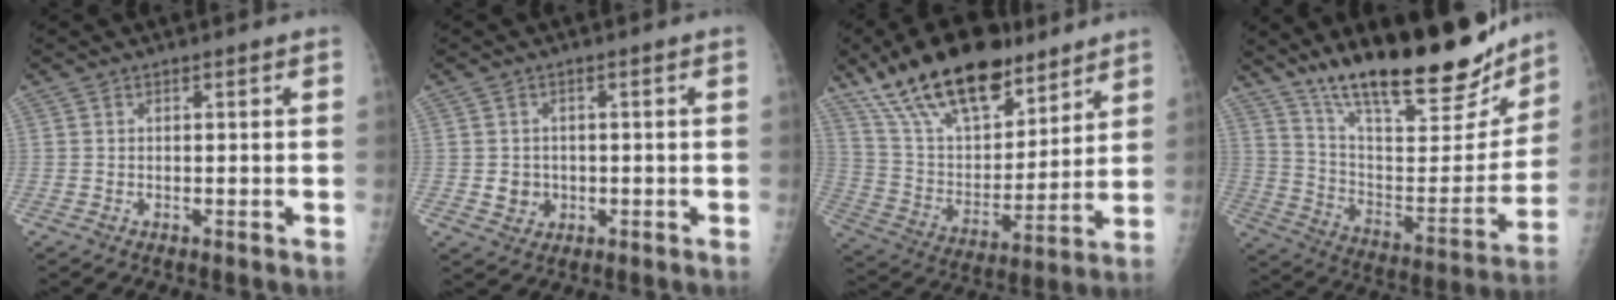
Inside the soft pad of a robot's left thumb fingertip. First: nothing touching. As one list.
[{"total": 3.4, "force": [-0.3, 3.2, 1.3], "torque": [-0.004, 0.002, 0.004]}, {"total": 24.2, "force": [16.7, 10.8, 13.8], "torque": [-0.205, -0.047, 0.294]}, {"total": 28.2, "force": [20.9, 8.2, 17.0], "torque": [-0.226, -0.088, 0.328]}]